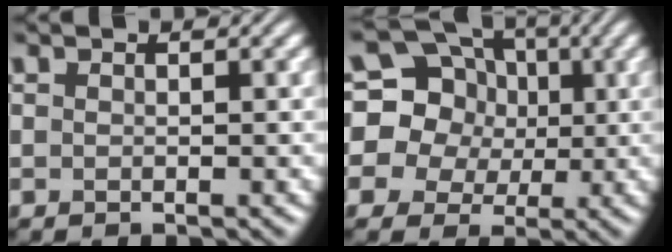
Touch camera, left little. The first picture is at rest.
{"total": 15.8, "force": [4.3, 14.1, 5.8], "torque": [-0.146, 0.044, 0.055]}